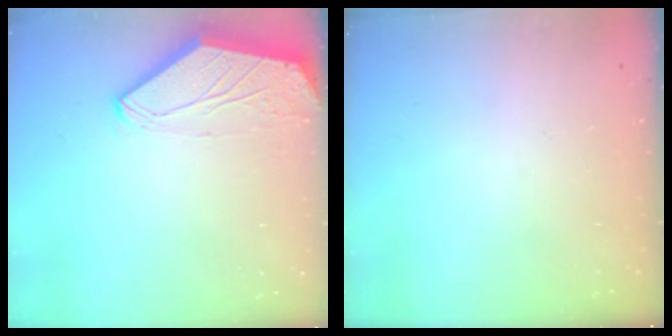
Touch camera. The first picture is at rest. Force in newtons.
{"total": 0.0}